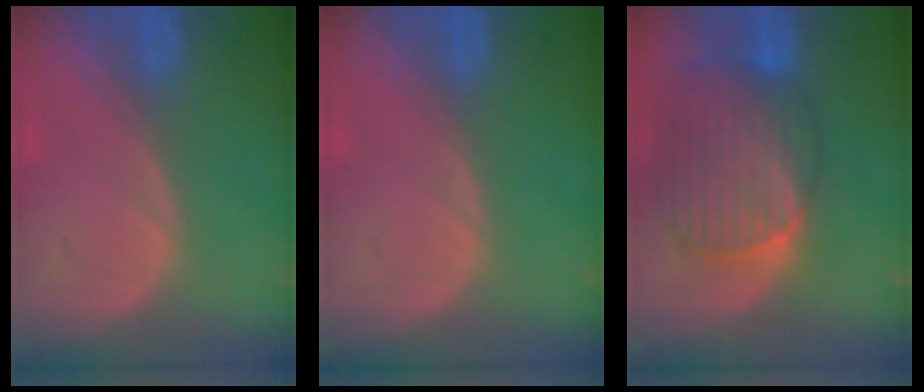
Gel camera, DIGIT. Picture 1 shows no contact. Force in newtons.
{"total": 0.0}
{"total": 10.7, "press": 9.2, "slide": 5.5}